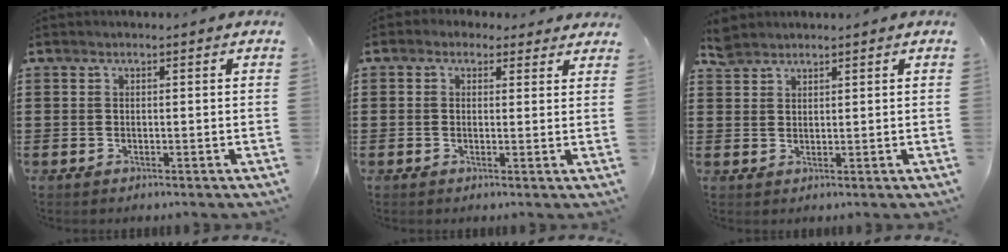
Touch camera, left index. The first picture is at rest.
{"total": 2.0, "force": [1.2, 1.5, 0.4], "torque": [-0.008, 0.004, 0.019]}
{"total": 2.6, "force": [2.3, 1.0, 0.5], "torque": [-0.015, 0.003, 0.046]}